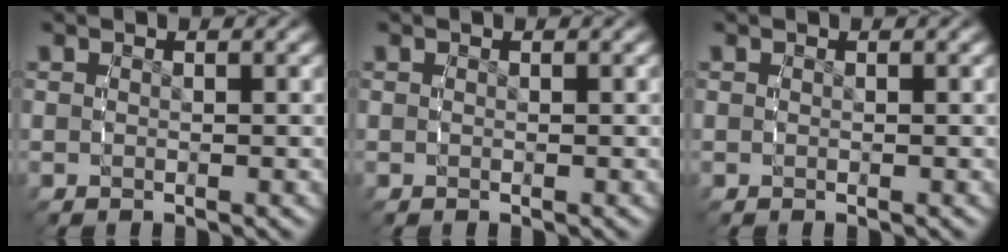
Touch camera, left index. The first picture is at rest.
{"total": 0.0}
{"total": 0.0}